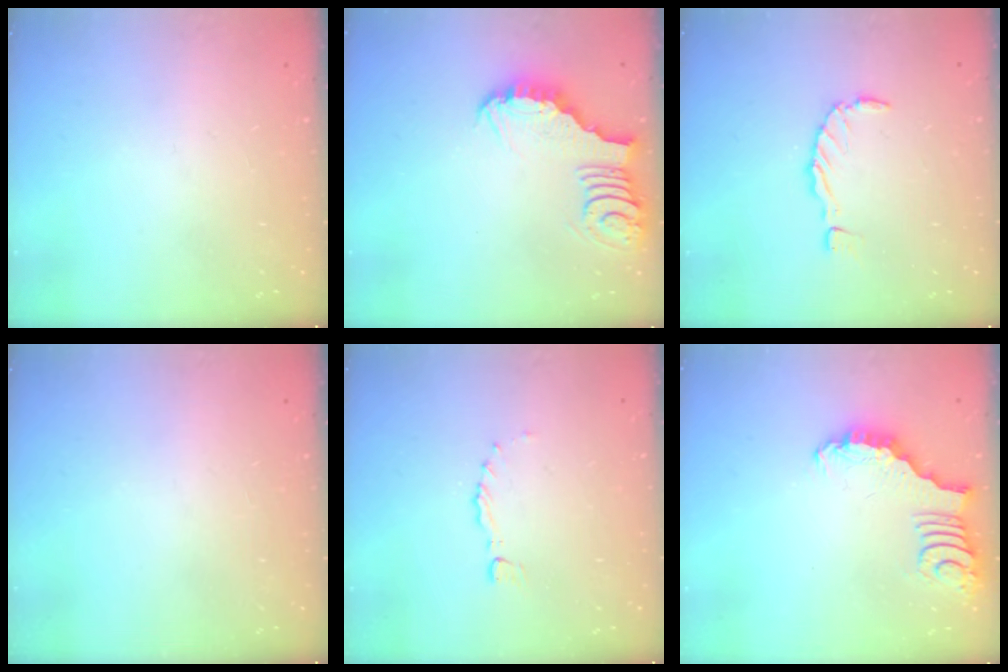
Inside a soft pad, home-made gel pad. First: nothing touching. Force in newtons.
{"total": 3.4, "press": 3.4, "slide": 0.2}
{"total": 0.0}
{"total": 0.0}
{"total": 0.0}
{"total": 3.0, "press": 2.9, "slide": 0.3}